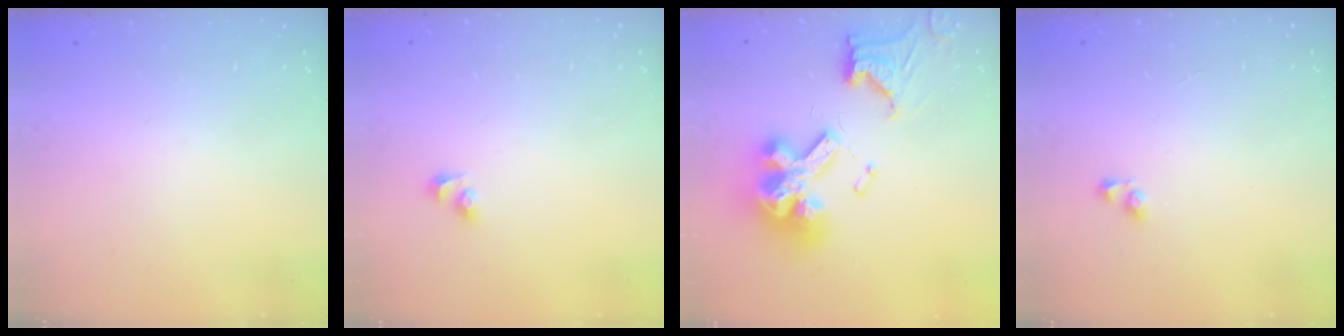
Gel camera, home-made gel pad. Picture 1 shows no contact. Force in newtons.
{"total": 2.7, "press": 2.4, "slide": 1.1}
{"total": 20.1, "press": 20.0, "slide": 2.1}
{"total": 2.9, "press": 2.9, "slide": 0.2}